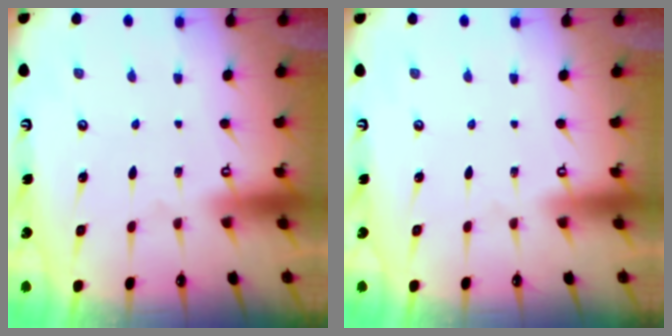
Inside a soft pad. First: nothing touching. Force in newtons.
{"total": 0.0}